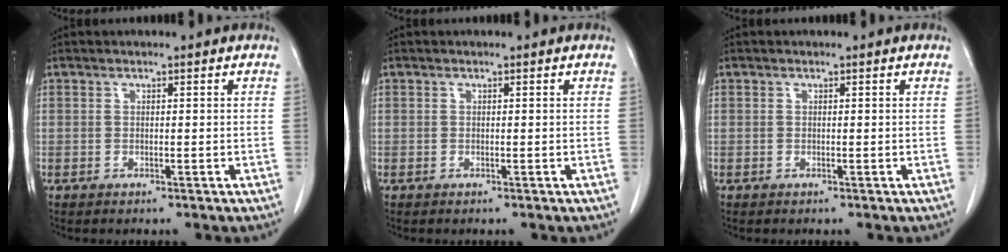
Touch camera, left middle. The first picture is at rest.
{"total": 0.0}
{"total": 0.0}